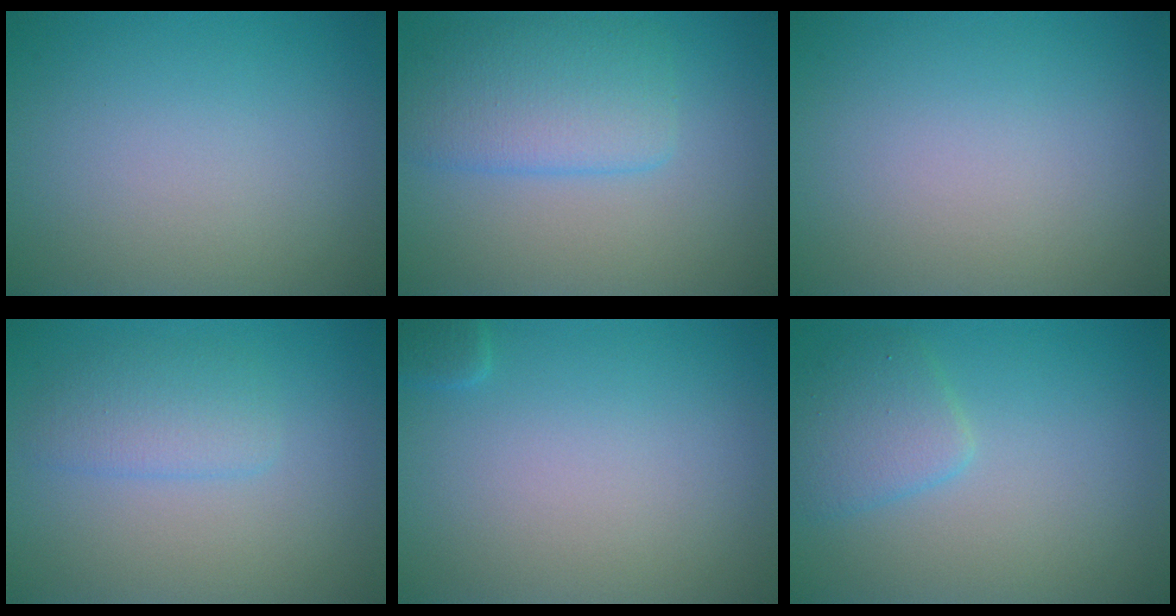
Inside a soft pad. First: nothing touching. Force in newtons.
{"total": 4.5, "press": 4.5, "slide": 0.3}
{"total": 0.0}
{"total": 2.4, "press": 2.4, "slide": 0.1}
{"total": 0.8, "press": 0.8, "slide": 0.1}
{"total": 2.7, "press": 2.7, "slide": 0.1}